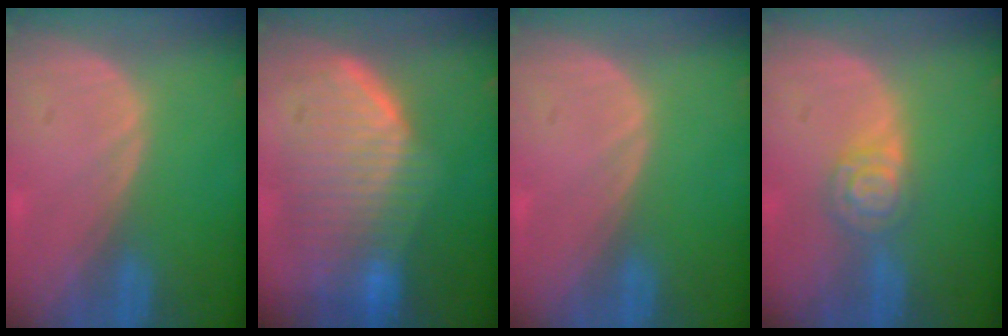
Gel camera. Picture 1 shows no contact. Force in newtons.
{"total": 10.0, "press": 9.0, "slide": 4.4}
{"total": 0.0}
{"total": 4.8, "press": 4.2, "slide": 2.3}